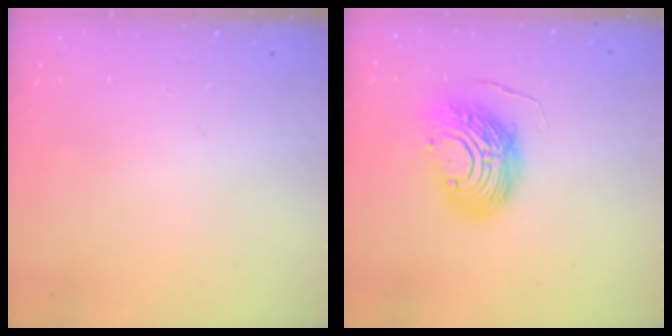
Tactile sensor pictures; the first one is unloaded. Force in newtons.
{"total": 13.3, "press": 13.2, "slide": 1.2}